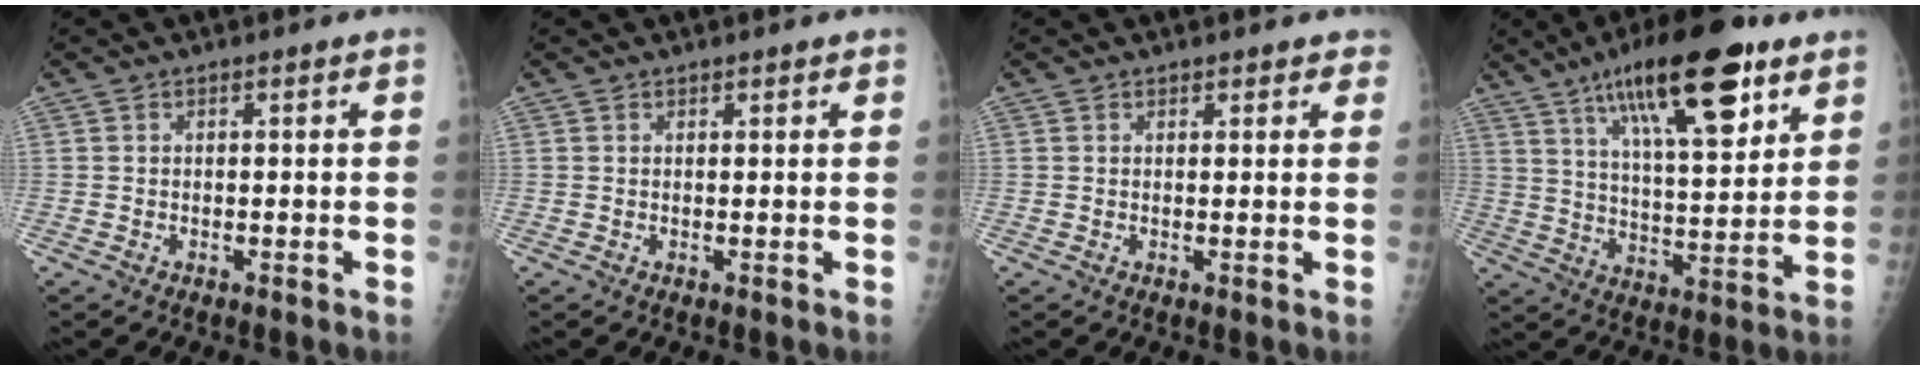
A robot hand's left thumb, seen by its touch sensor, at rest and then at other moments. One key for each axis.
{"total": 0.7, "fx": 0.6, "fy": 0.3, "fz": 0.2, "tx": 0.000, "ty": -0.005, "tz": 0.008}
{"total": 2.4, "fx": 2.0, "fy": 1.2, "fz": 0.4, "tx": 0.026, "ty": -0.005, "tz": 0.015}
{"total": 21.1, "fx": 11.7, "fy": 6.8, "fz": 16.2, "tx": -0.232, "ty": -0.039, "tz": 0.192}